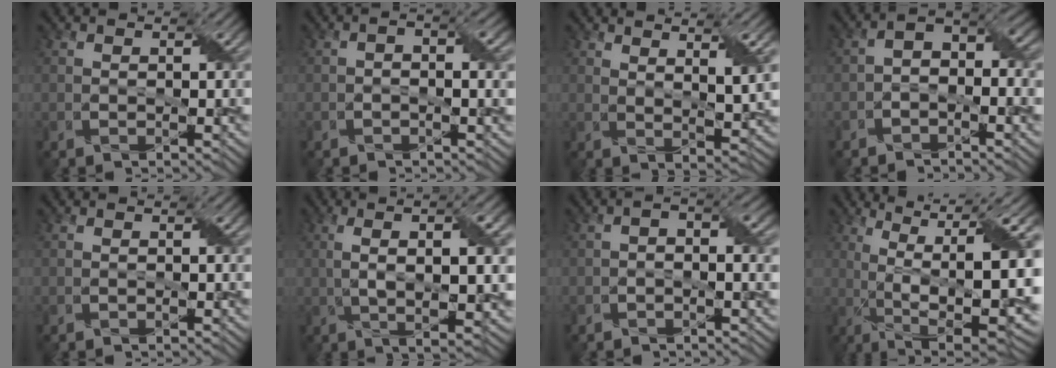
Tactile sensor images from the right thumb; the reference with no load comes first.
{"total": 2.9, "force": [0.0, 0.9, 2.8], "torque": [-0.051, 0.002, -0.003]}
{"total": 6.1, "force": [3.4, 1.0, 5.0], "torque": [-0.088, 0.006, 0.064]}
{"total": 4.7, "force": [-1.1, 2.6, 3.8], "torque": [-0.062, 0.007, -0.028]}
{"total": 0.0}
{"total": 9.8, "force": [1.6, 2.3, 9.4], "torque": [-0.153, 0.011, 0.027]}
{"total": 3.4, "force": [-0.1, 1.2, 3.1], "torque": [-0.060, 0.002, -0.007]}
{"total": 15.9, "force": [-0.8, 4.9, 15.1], "torque": [-0.228, -0.006, -0.007]}